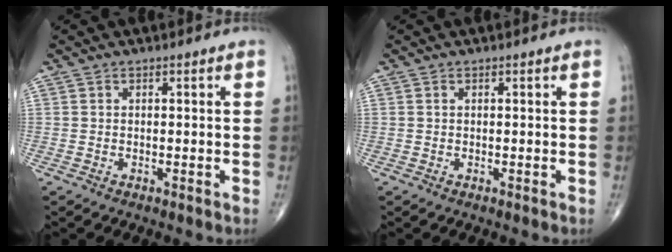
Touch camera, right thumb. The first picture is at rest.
{"total": 0.0}